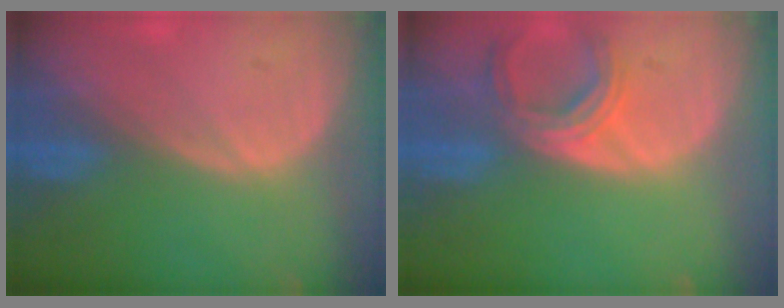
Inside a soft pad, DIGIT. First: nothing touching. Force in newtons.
{"total": 6.0, "press": 5.5, "slide": 2.3}